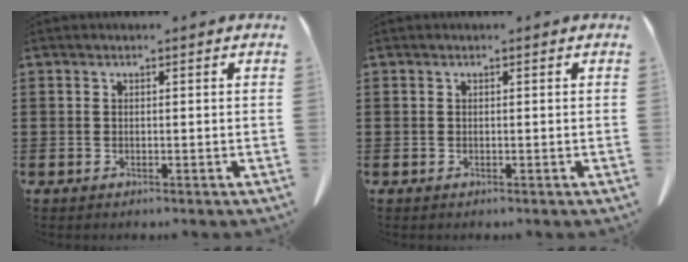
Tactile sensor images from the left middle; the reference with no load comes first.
{"total": 0.0}